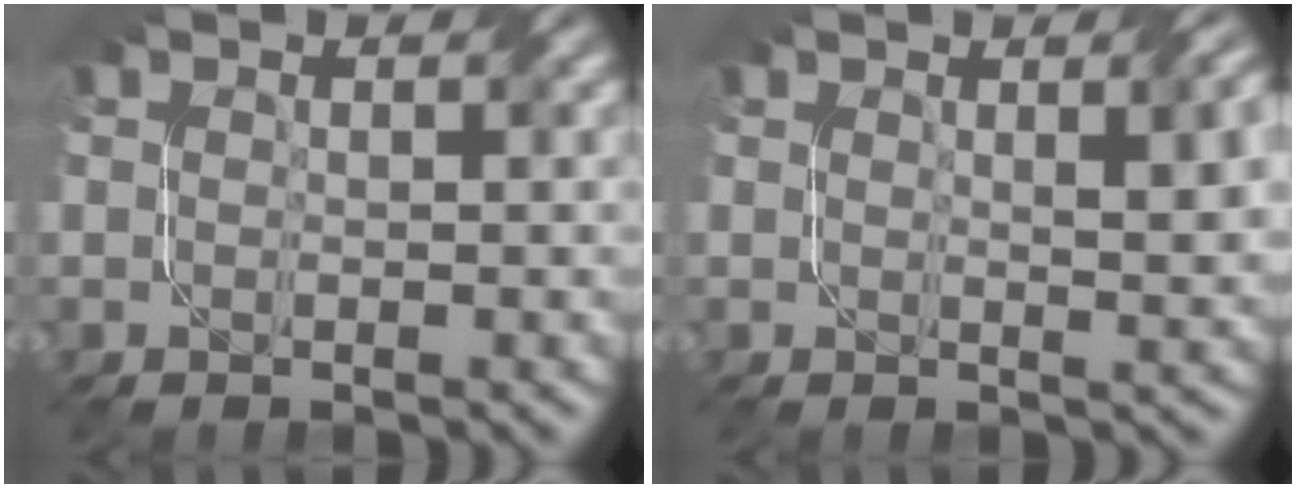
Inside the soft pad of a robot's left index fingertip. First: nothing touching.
{"total": 4.4, "force": [1.6, 1.3, 3.9], "torque": [-0.040, 0.007, 0.022]}